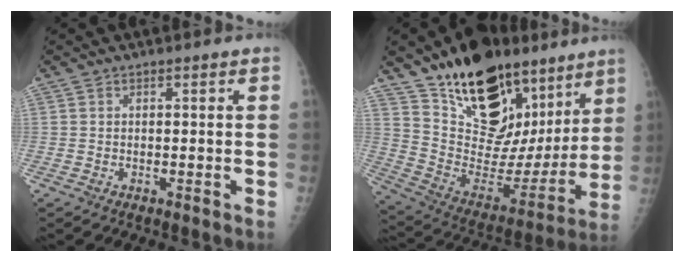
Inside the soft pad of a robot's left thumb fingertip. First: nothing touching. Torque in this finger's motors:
{"motor_torque": [2.47, 2.54, 1.20, -1.57, 0.32]}